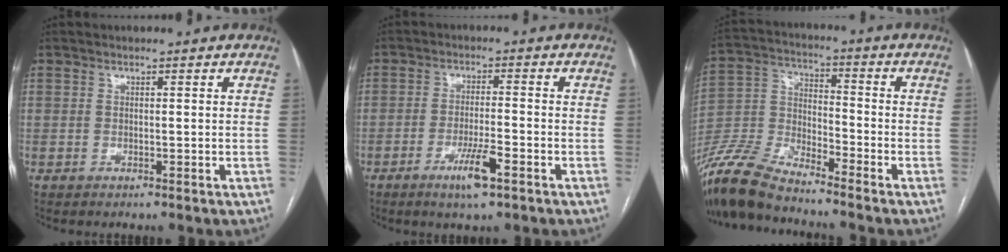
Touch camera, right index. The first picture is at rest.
{"total": 5.8, "force": [-3.2, 0.4, 4.9], "torque": [-0.091, -0.008, -0.056]}
{"total": 11.5, "force": [-10.6, 1.7, 4.2], "torque": [-0.094, 0.000, -0.212]}